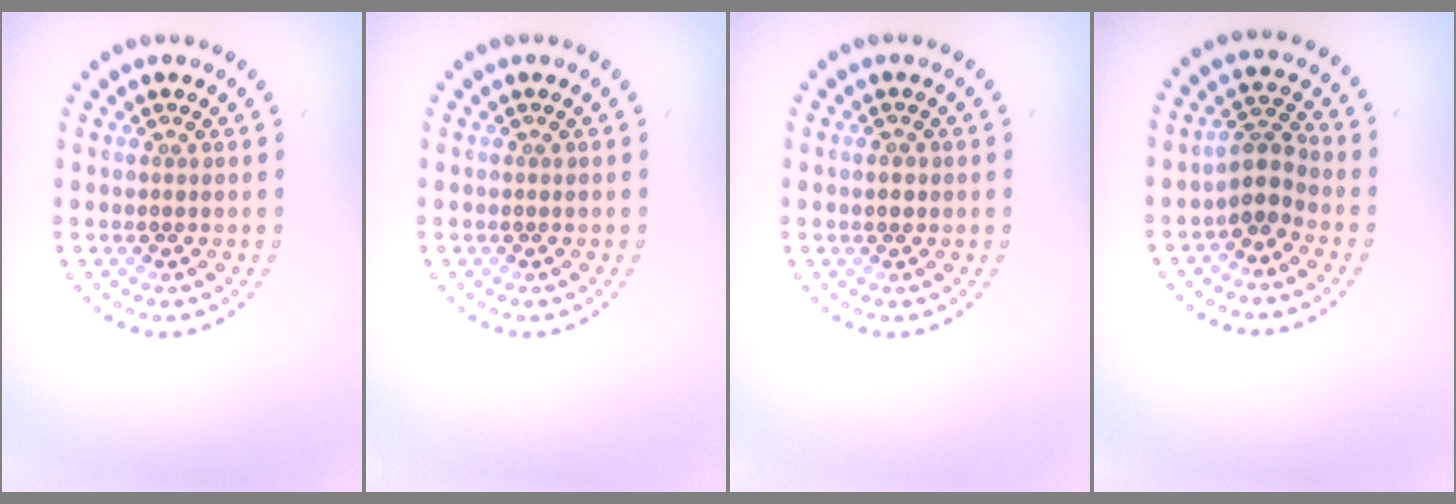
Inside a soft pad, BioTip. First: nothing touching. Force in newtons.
{"total": 0.0}
{"total": 1.1, "press": 1.1, "slide": 0.1}
{"total": 2.6, "press": 2.0, "slide": 1.7}